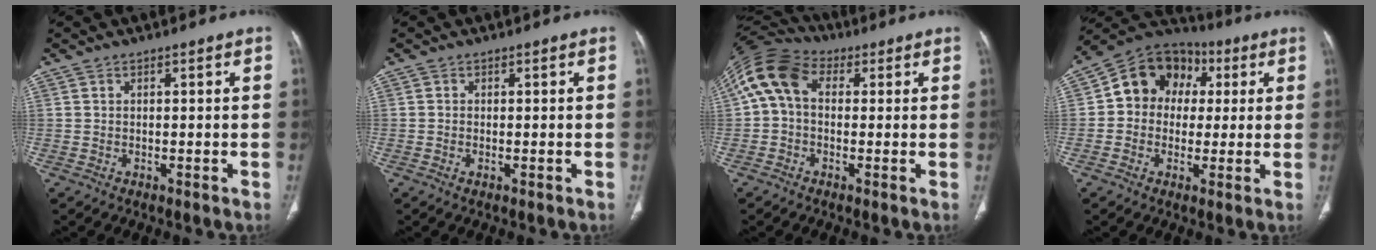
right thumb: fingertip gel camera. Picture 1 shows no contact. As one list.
[{"total": 0.6, "force": [-0.2, 0.2, 0.5], "torque": [-0.010, -0.002, -0.004]}, {"total": 10.9, "force": [1.7, 7.7, 7.5], "torque": [-0.145, 0.037, 0.019]}, {"total": 12.9, "force": [2.0, 11.0, 6.4], "torque": [-0.068, 0.027, 0.019]}]